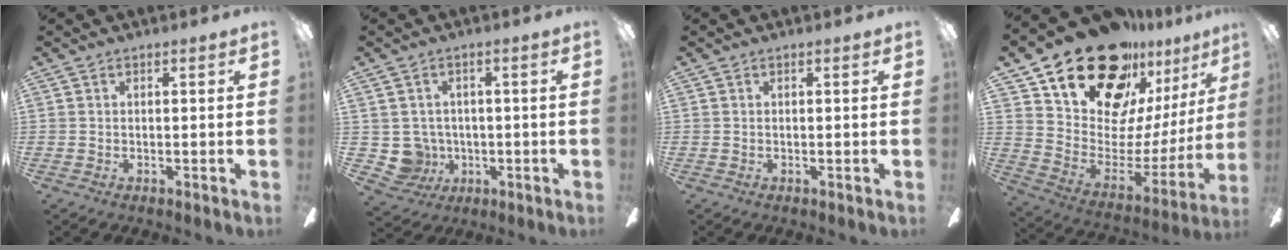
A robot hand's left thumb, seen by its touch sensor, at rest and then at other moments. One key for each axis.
{"total": 6.2, "fx": 0.3, "fy": 6.0, "fz": 1.2, "tx": -0.051, "ty": -0.005, "tz": 0.012}
{"total": 0.0}
{"total": 25.0, "fx": 19.4, "fy": 11.9, "fz": 10.4, "tx": -0.179, "ty": -0.125, "tz": 0.360}